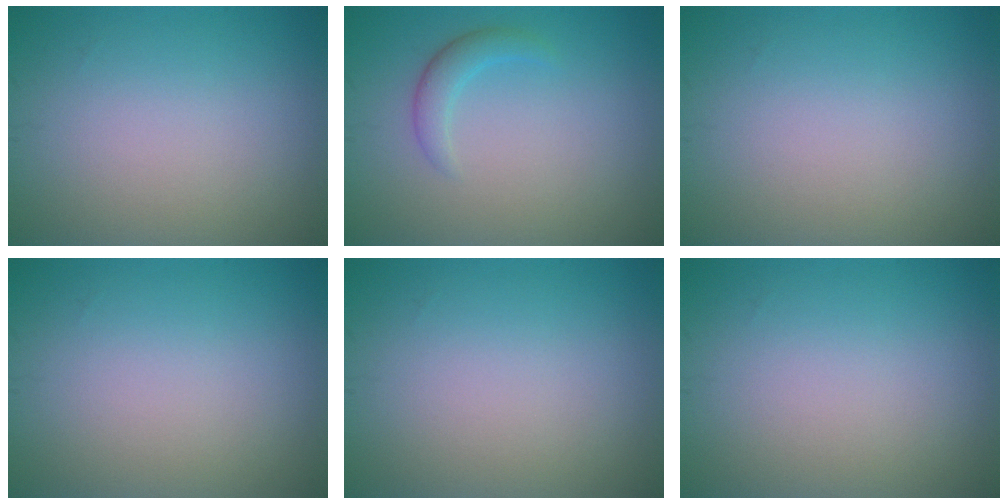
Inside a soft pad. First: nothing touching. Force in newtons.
{"total": 1.8, "press": 1.8, "slide": 0.0}
{"total": 0.0}
{"total": 0.0}
{"total": 0.0}
{"total": 0.0}